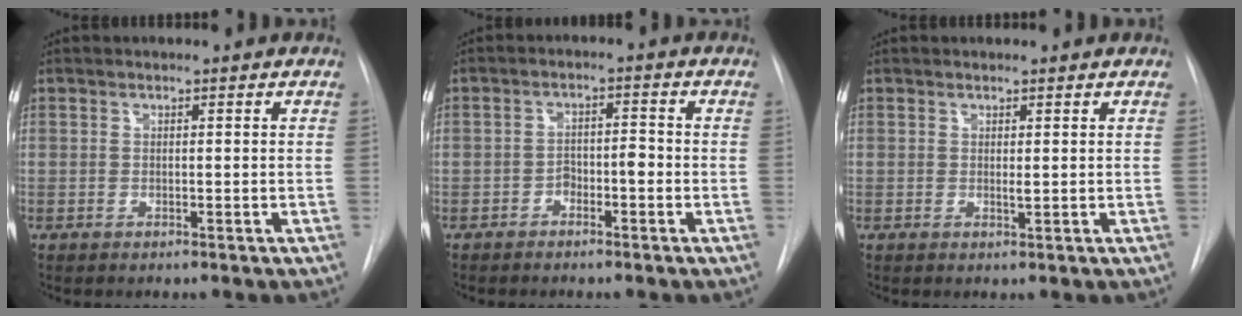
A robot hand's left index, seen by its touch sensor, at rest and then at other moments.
{"total": 3.0, "force": [-2.0, 1.2, 2.0], "torque": [-0.027, 0.009, -0.032]}
{"total": 0.5, "force": [0.0, 0.1, 0.5], "torque": [-0.010, -0.007, -0.001]}